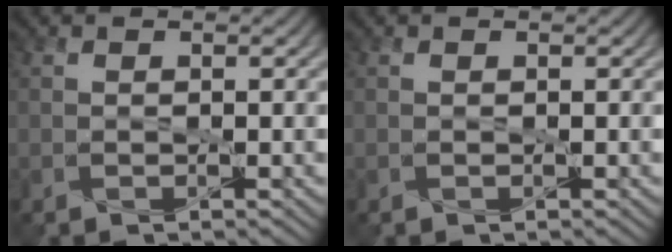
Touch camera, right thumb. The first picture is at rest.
{"total": 0.0}